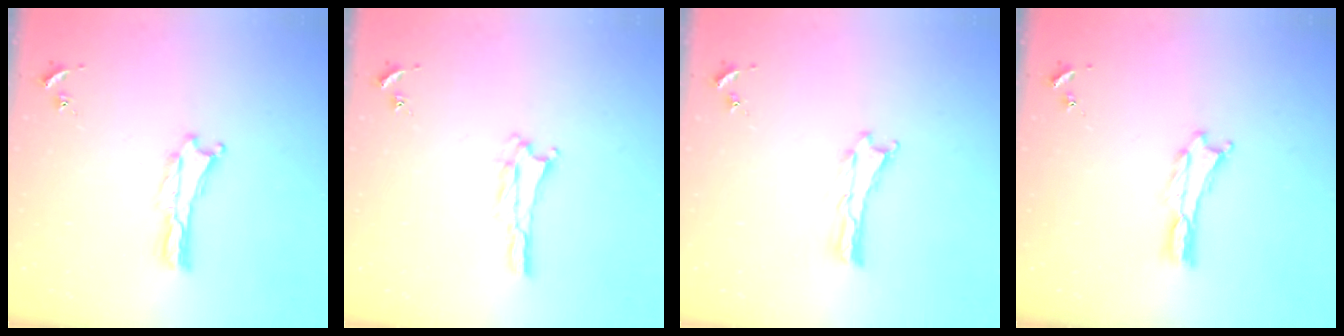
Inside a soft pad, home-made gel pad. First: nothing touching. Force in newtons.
{"total": 2.1, "press": 2.1, "slide": 0.3}
{"total": 0.0}
{"total": 0.0}